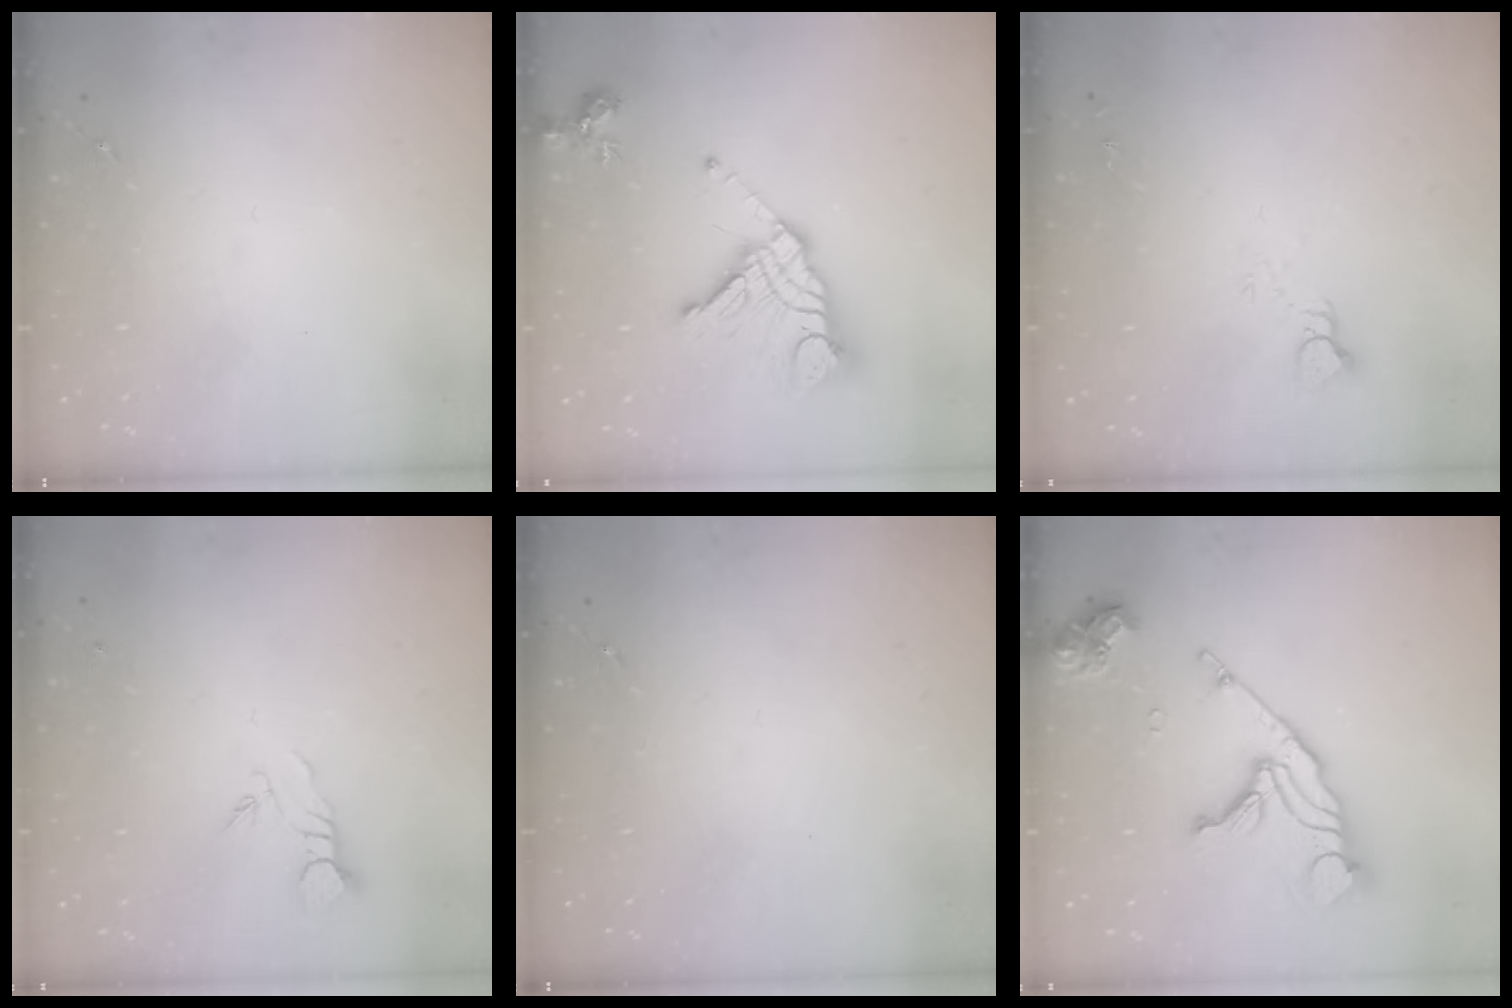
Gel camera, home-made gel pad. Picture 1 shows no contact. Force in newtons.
{"total": 18.0, "press": 17.9, "slide": 1.9}
{"total": 5.3, "press": 5.3, "slide": 0.5}
{"total": 3.4, "press": 3.4, "slide": 0.2}
{"total": 0.0}
{"total": 19.5, "press": 19.4, "slide": 2.1}